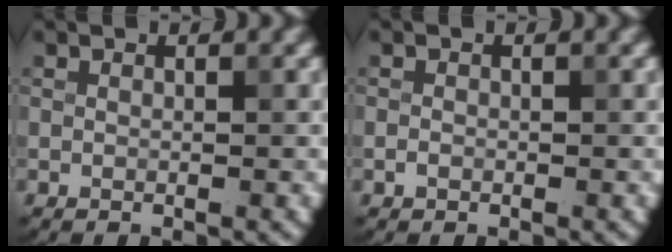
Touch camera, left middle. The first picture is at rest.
{"total": 0.6, "force": [-0.3, 0.5, 0.3], "torque": [-0.003, -0.001, -0.006]}